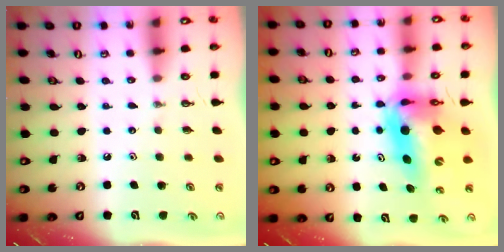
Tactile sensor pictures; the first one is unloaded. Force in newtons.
{"total": 14.0, "press": 13.6, "slide": 3.6}